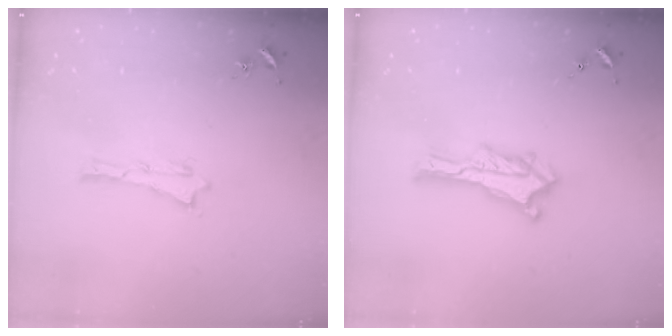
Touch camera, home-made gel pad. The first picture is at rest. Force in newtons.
{"total": 1.4, "press": 1.4, "slide": 0.2}